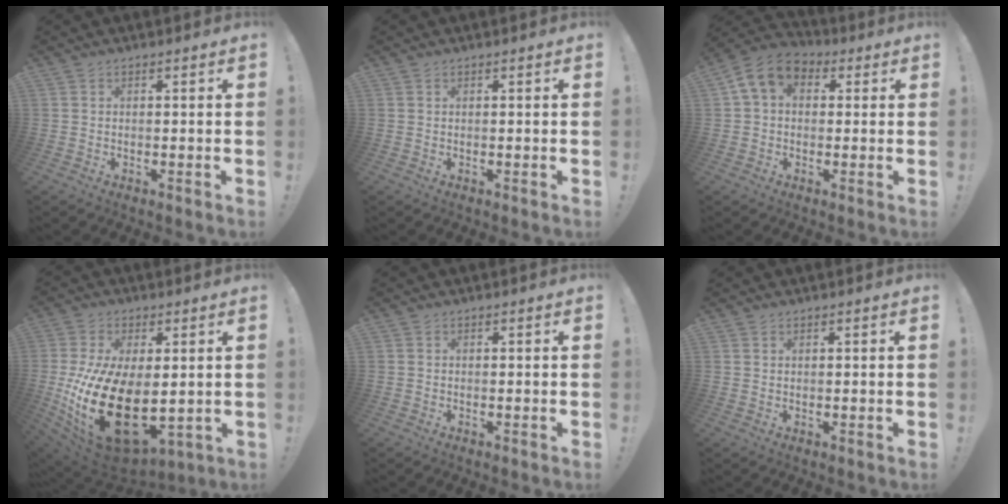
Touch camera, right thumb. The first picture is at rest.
{"total": 0.0}
{"total": 9.8, "force": [2.9, 7.1, 6.2], "torque": [-0.099, 0.007, 0.063]}
{"total": 25.9, "force": [-3.1, 14.8, 21.0], "torque": [-0.395, -0.002, -0.030]}
{"total": 0.0}
{"total": 0.8, "force": [0.6, 0.4, 0.2], "torque": [0.004, -0.003, 0.011]}